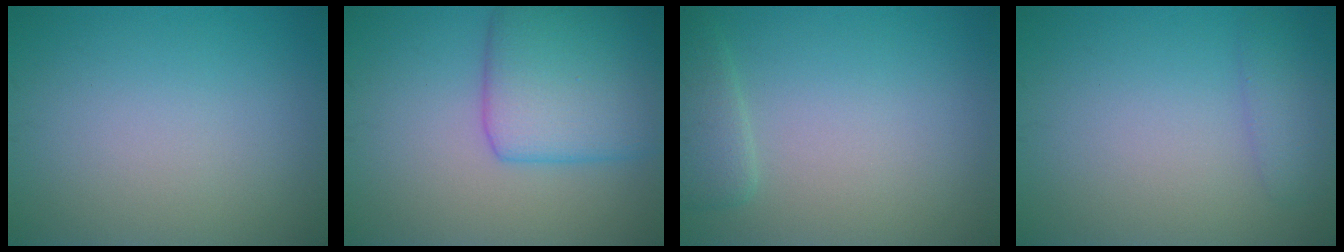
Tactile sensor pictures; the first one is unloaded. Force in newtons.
{"total": 7.2, "press": 7.2, "slide": 0.1}
{"total": 2.1, "press": 2.1, "slide": 0.2}
{"total": 1.7, "press": 1.6, "slide": 0.2}